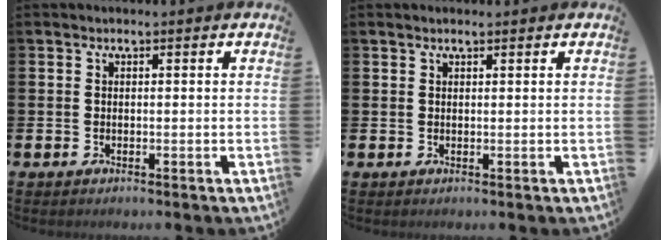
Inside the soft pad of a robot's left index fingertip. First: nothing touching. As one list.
[{"total": 0.8, "force": [0.8, 0.1, 0.3], "torque": [0.009, -0.003, 0.011]}]